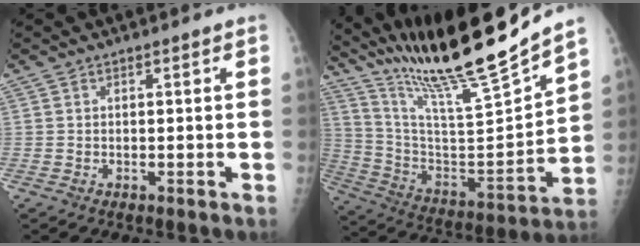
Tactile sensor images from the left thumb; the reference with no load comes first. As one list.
[{"total": 23.1, "force": [19.8, 0.5, 11.9], "torque": [-0.187, -0.112, 0.345]}]